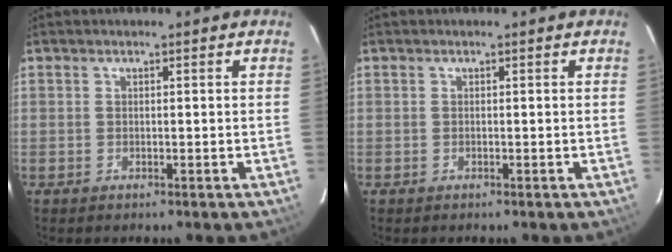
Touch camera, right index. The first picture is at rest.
{"total": 0.0}